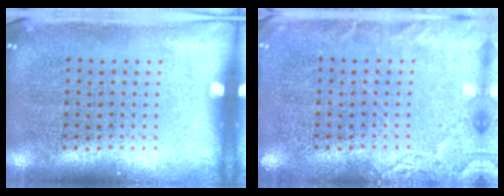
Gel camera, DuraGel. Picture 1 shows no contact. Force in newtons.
{"total": 2.4, "press": 2.4, "slide": 0.3}